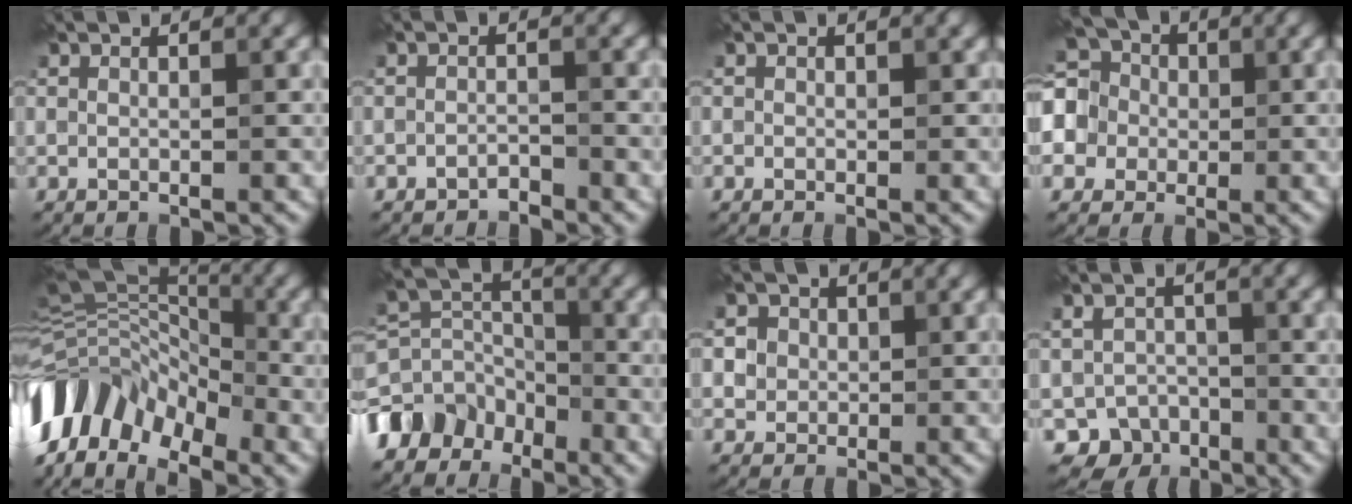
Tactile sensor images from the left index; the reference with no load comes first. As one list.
[{"total": 1.2, "force": [-1.1, 0.4, 0.2], "torque": [-0.002, 0.004, -0.021]}, {"total": 0.5, "force": [0.1, 0.5, 0.1], "torque": [0.003, -0.006, -0.001]}, {"total": 9.2, "force": [-0.1, 8.4, 3.8], "torque": [-0.100, 0.031, -0.048]}, {"total": 10.9, "force": [-5.1, 6.6, 7.0], "torque": [-0.140, 0.018, -0.115]}, {"total": 6.5, "force": [-4.4, 4.2, 2.3], "torque": [-0.034, 0.005, -0.096]}, {"total": 4.5, "force": [1.5, 3.9, 1.7], "torque": [-0.022, 0.019, 0.013]}, {"total": 4.4, "force": [-2.6, 3.5, 0.8], "torque": [0.006, -0.005, -0.036]}]